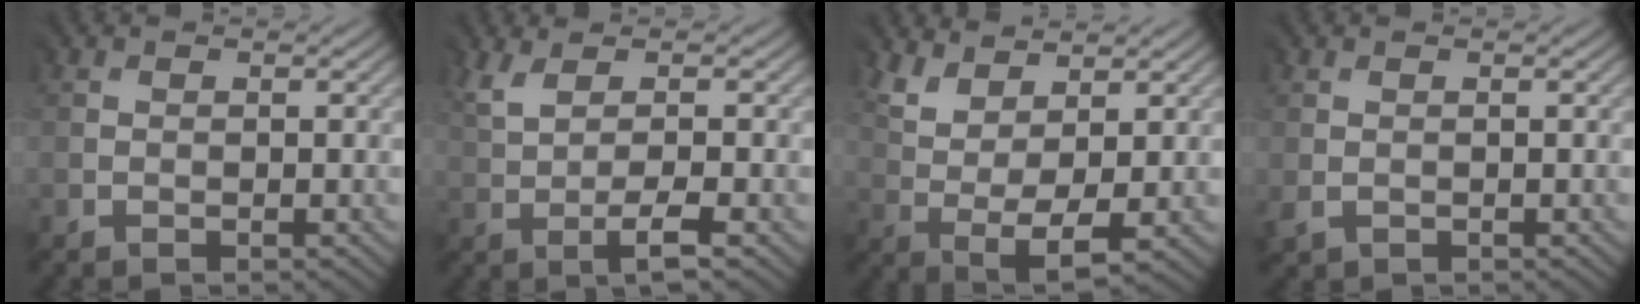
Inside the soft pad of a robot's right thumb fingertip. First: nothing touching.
{"total": 3.6, "force": [0.6, 0.5, 3.5], "torque": [-0.078, 0.003, 0.012]}
{"total": 5.9, "force": [3.6, 1.8, 4.3], "torque": [-0.099, -0.004, 0.074]}
{"total": 1.1, "force": [-0.1, 1.1, 0.4], "torque": [-0.016, -0.003, -0.003]}